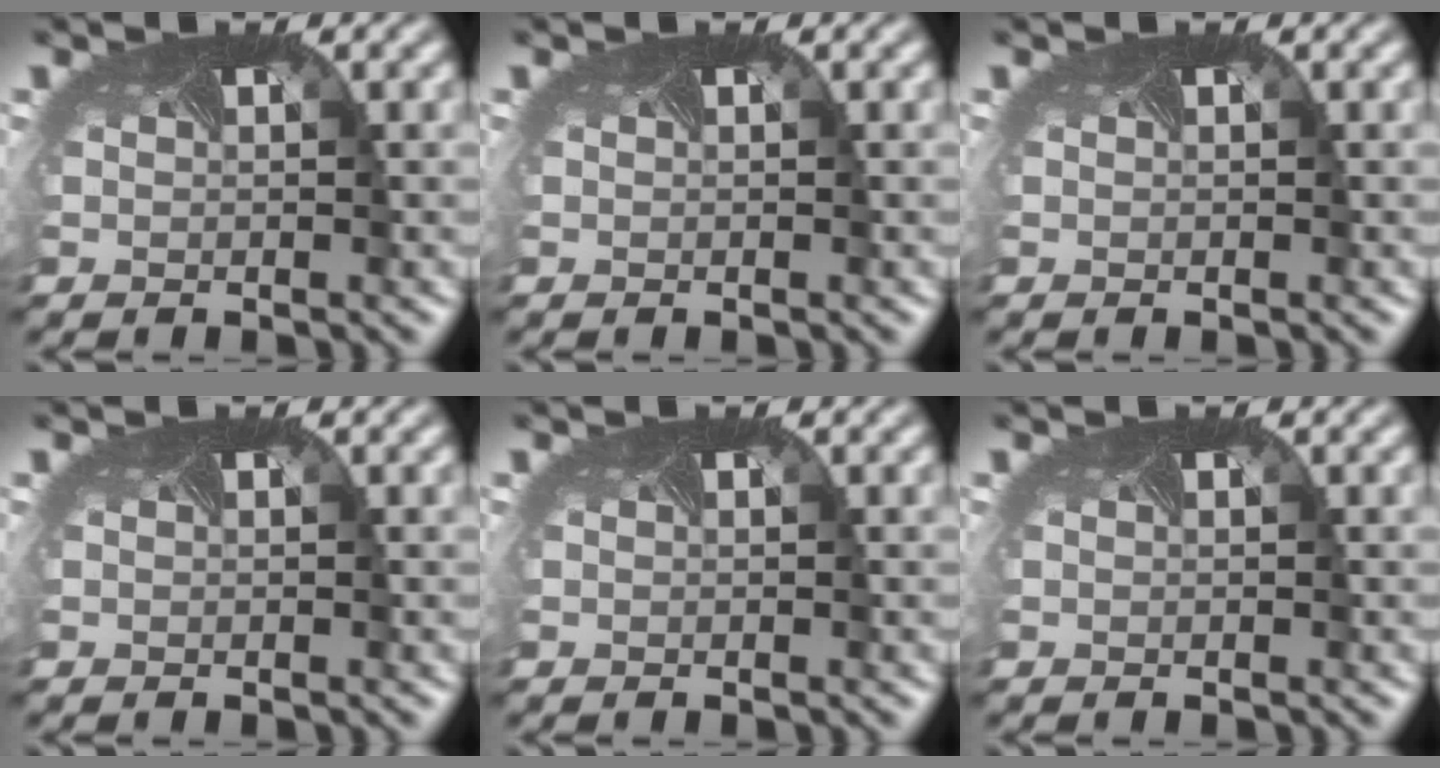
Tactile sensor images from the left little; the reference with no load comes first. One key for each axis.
{"total": 0.0}
{"total": 0.0}
{"total": 0.0}
{"total": 0.0}
{"total": 0.0}